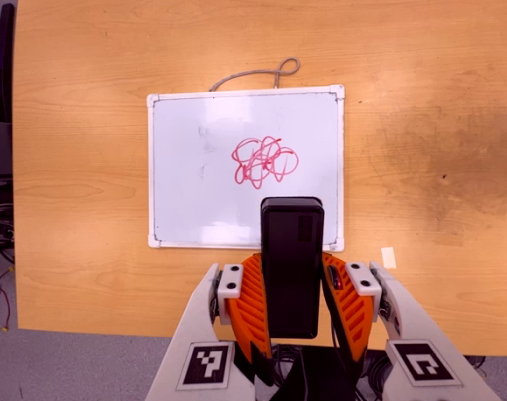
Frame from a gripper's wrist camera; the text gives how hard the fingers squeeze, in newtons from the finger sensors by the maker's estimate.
{"total": 3.7, "left": 2.3, "right": 5.1}